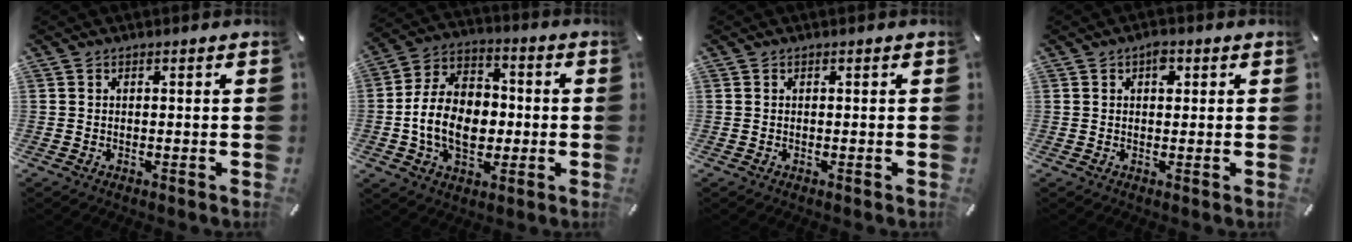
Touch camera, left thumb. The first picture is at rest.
{"total": 13.3, "force": [-2.5, 9.8, 8.6], "torque": [-0.189, 0.017, -0.045]}
{"total": 0.0}
{"total": 2.6, "force": [0.9, 1.7, 1.8], "torque": [-0.014, -0.002, 0.008]}